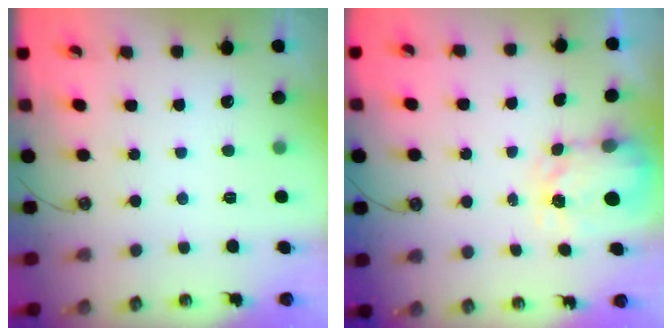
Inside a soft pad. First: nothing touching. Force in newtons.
{"total": 3.7, "press": 3.7, "slide": 0.5}